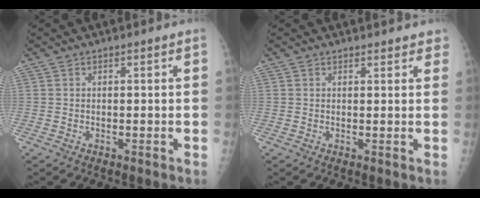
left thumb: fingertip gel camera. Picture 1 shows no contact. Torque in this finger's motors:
{"motor_torque": [-0.33, 0.20, -0.08, -0.19, 0.01]}